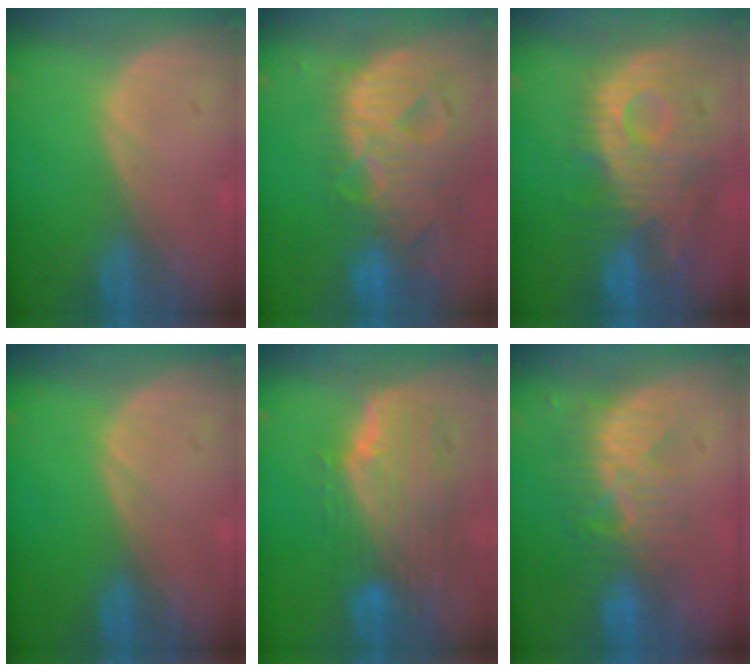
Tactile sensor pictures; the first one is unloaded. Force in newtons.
{"total": 13.4, "press": 11.4, "slide": 7.0}
{"total": 11.6, "press": 10.5, "slide": 4.9}
{"total": 0.0}
{"total": 10.0, "press": 8.9, "slide": 4.6}
{"total": 8.4, "press": 7.6, "slide": 3.5}